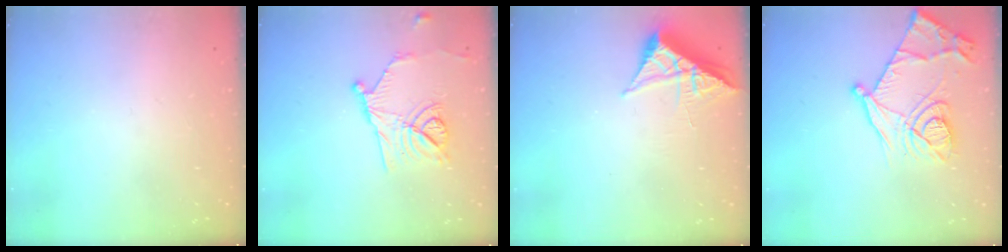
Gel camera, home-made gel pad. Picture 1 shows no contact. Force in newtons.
{"total": 13.6, "press": 13.4, "slide": 2.4}
{"total": 6.1, "press": 6.0, "slide": 0.7}
{"total": 17.1, "press": 17.1, "slide": 1.2}